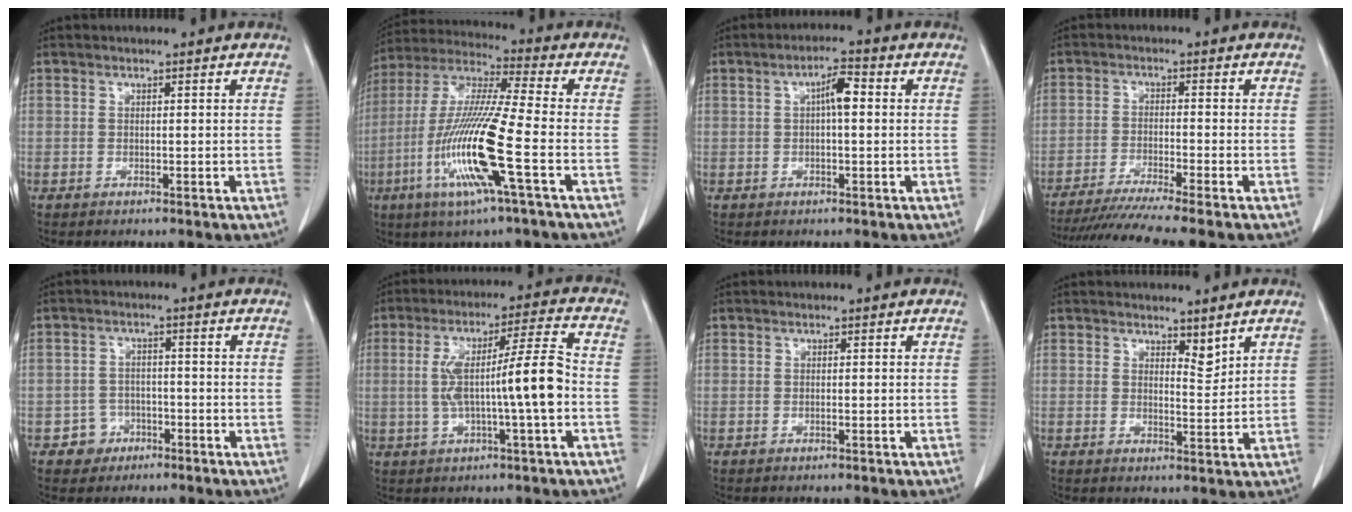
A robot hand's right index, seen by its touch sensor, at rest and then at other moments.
{"total": 16.2, "force": [-5.1, -0.2, 15.3], "torque": [-0.319, -0.019, -0.107]}
{"total": 3.9, "force": [0.5, 0.9, 3.8], "torque": [-0.064, 0.012, 0.005]}
{"total": 9.9, "force": [-8.5, -1.9, 4.8], "torque": [-0.061, -0.029, -0.137]}
{"total": 3.6, "force": [-1.9, 3.1, -0.1], "torque": [0.009, 0.016, -0.028]}
{"total": 11.7, "force": [-1.2, 0.1, 11.6], "torque": [-0.206, 0.021, -0.020]}
{"total": 0.0}
{"total": 2.6, "force": [2.2, 0.8, 1.2], "torque": [-0.019, -0.010, 0.040]}